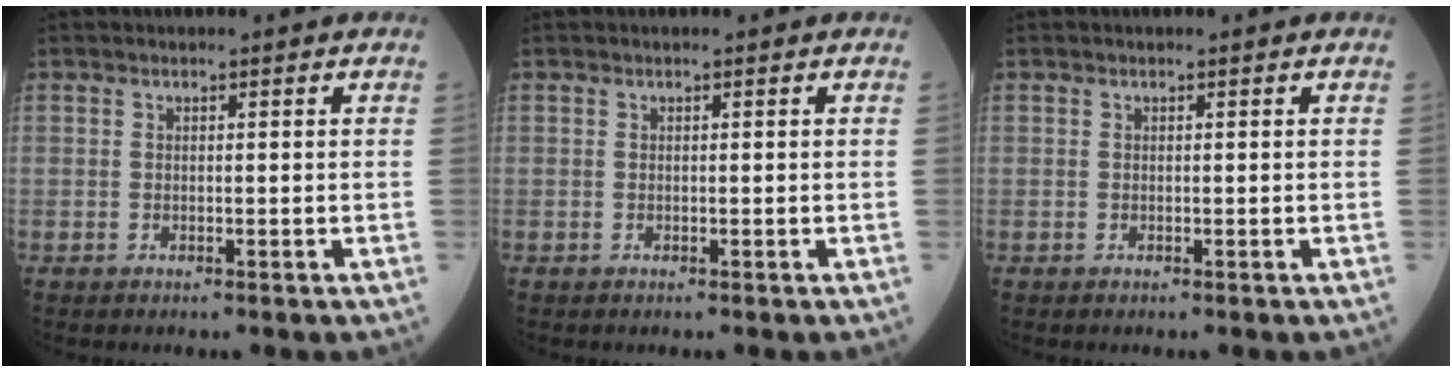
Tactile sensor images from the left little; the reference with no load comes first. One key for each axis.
{"total": 0.0}
{"total": 0.0}